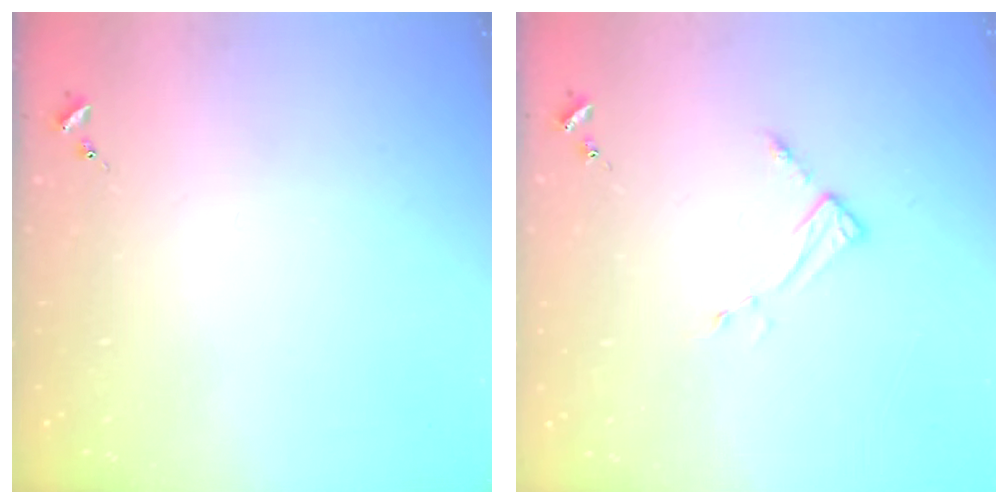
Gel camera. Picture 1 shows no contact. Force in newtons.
{"total": 4.4, "press": 4.3, "slide": 0.5}